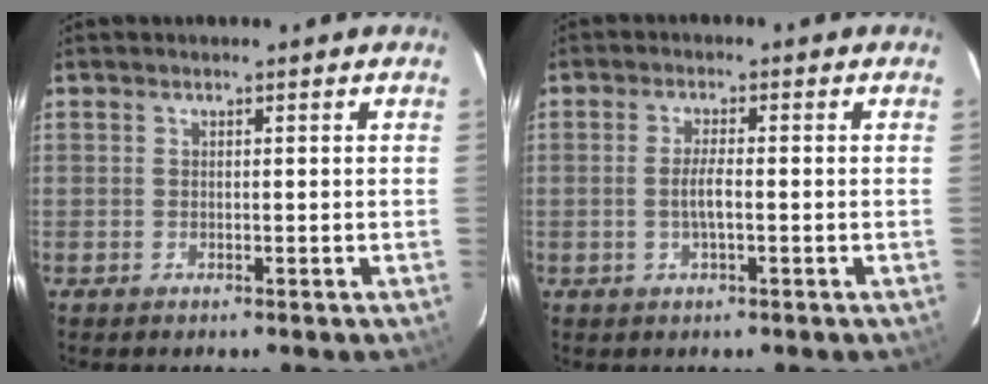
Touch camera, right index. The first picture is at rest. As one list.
[{"total": 2.8, "force": [-0.7, 0.4, 2.7], "torque": [-0.051, -0.001, -0.013]}]